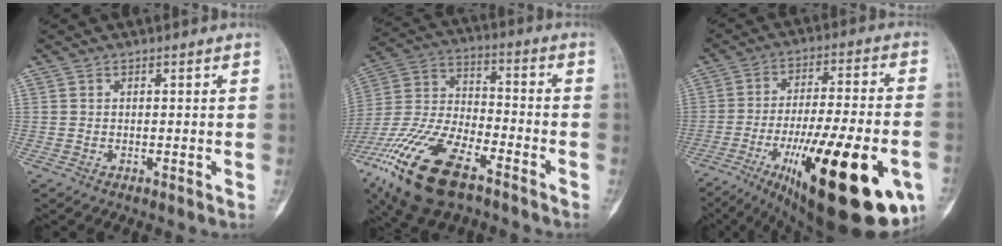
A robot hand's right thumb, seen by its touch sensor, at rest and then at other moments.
{"total": 21.2, "force": [-12.3, 9.0, 14.7], "torque": [-0.323, 0.031, -0.234]}
{"total": 31.4, "force": [-11.7, 9.6, 27.6], "torque": [-0.376, 0.022, -0.161]}